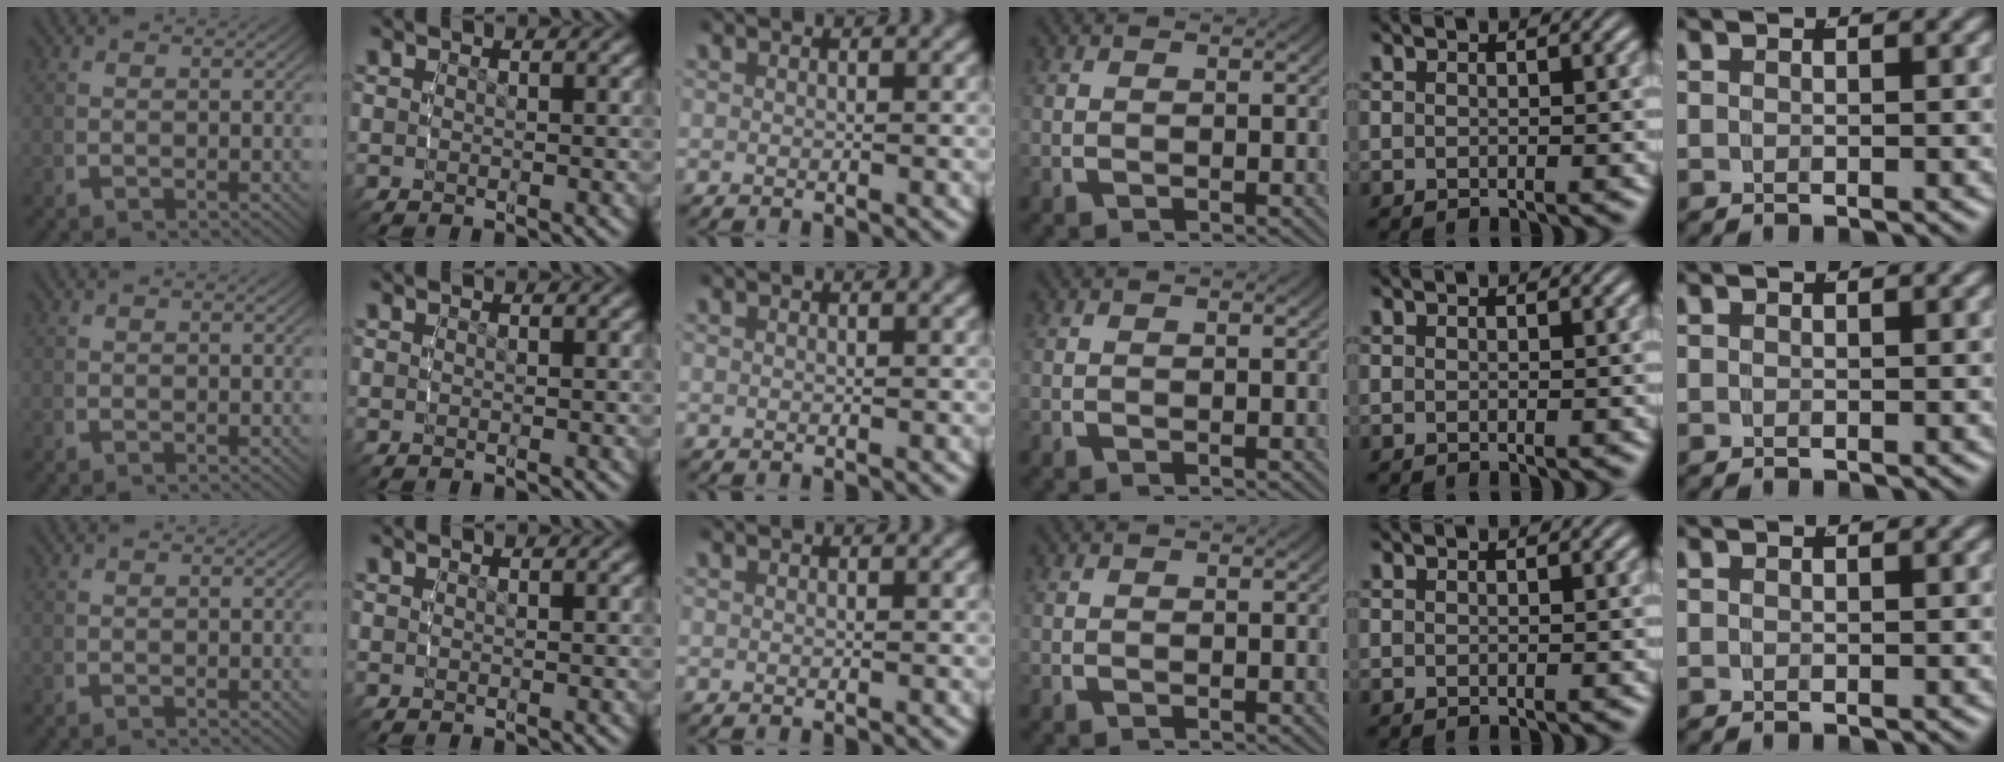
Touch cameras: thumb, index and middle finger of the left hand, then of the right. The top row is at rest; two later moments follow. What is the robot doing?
{"motion": "reach", "object": "jacket"}